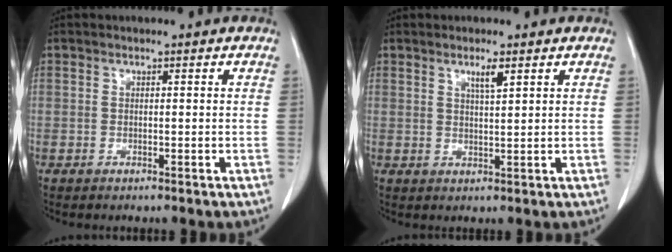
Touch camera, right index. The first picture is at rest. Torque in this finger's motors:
{"motor_torque": [0.18, 0.11, 0.05, 0.02]}